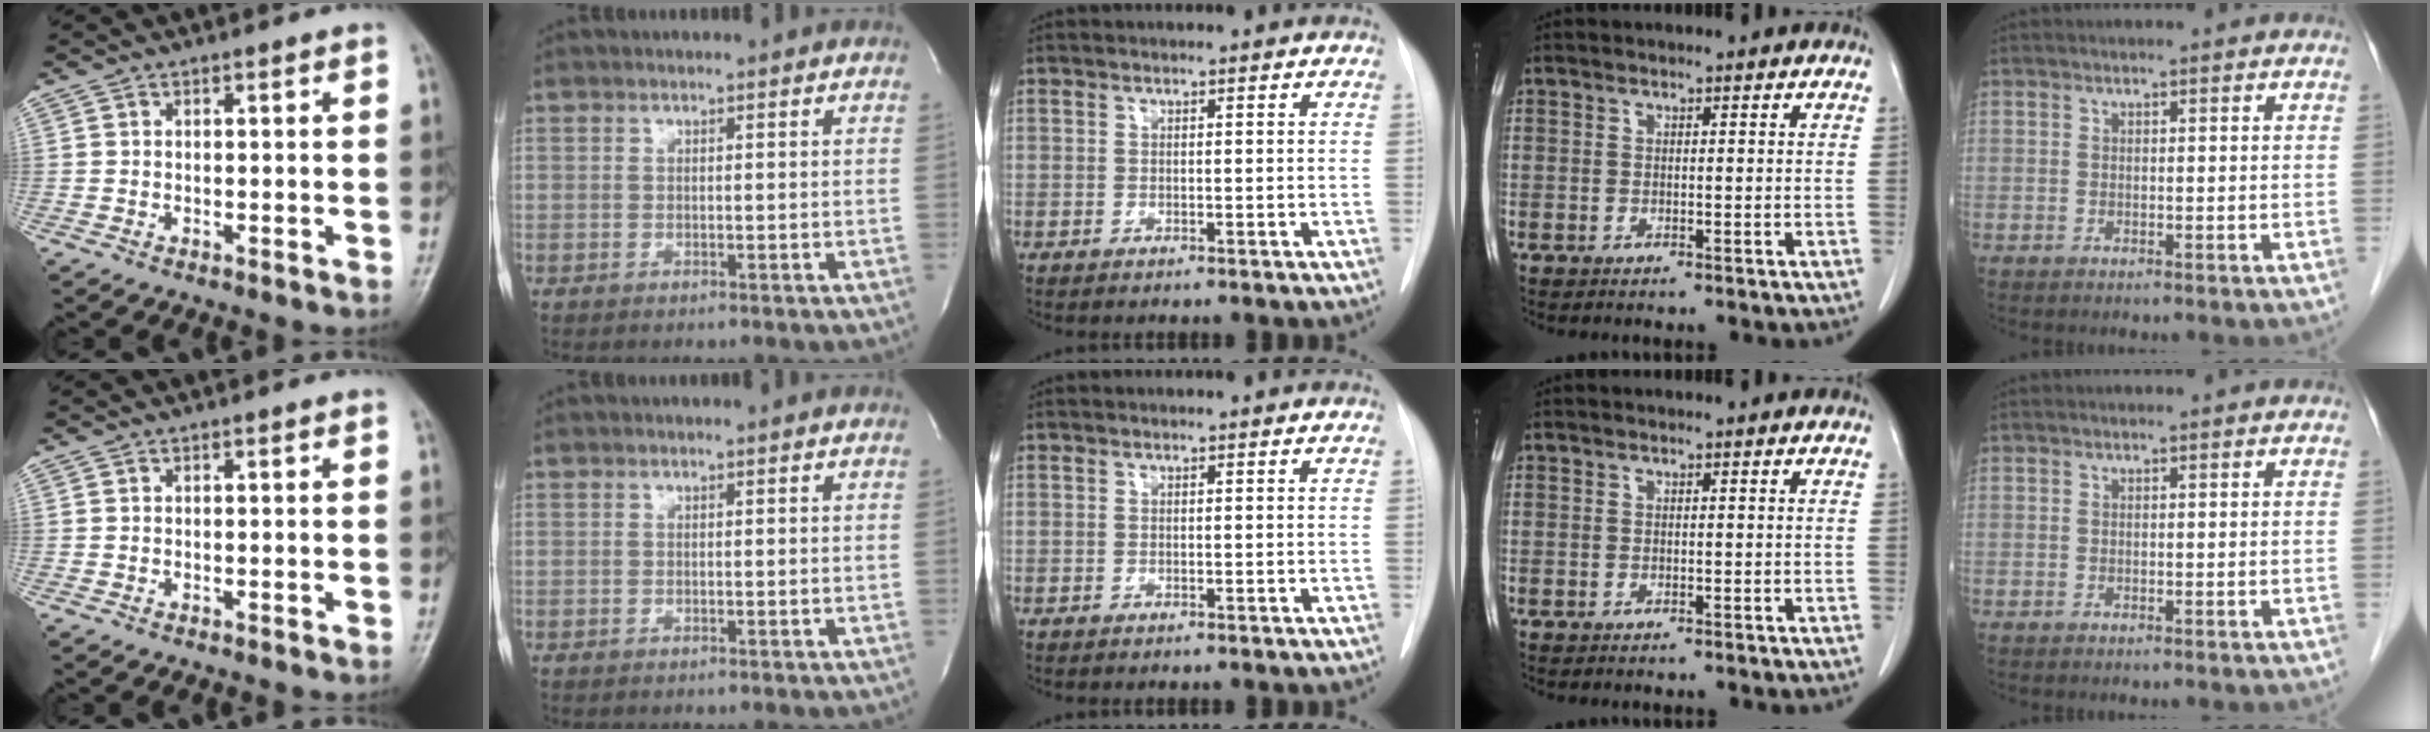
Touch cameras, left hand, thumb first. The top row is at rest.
{}